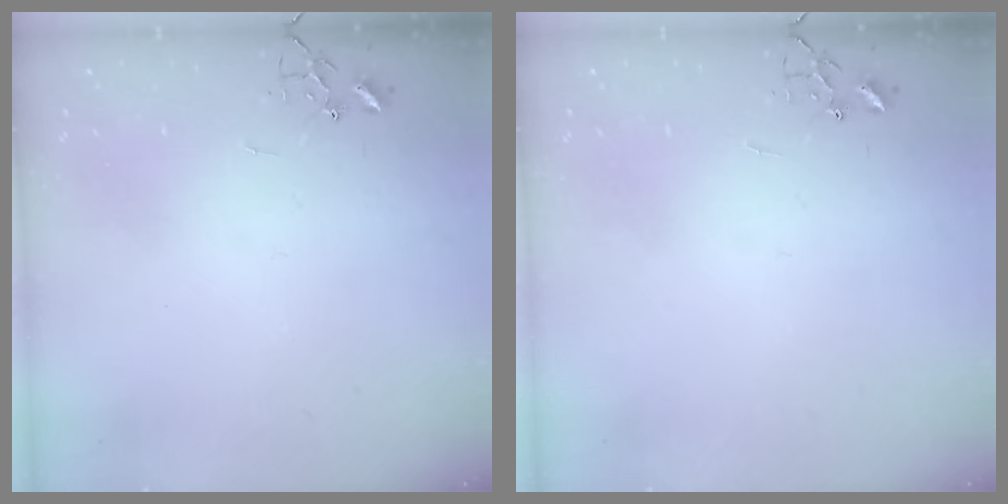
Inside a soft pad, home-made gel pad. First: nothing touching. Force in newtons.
{"total": 0.0}